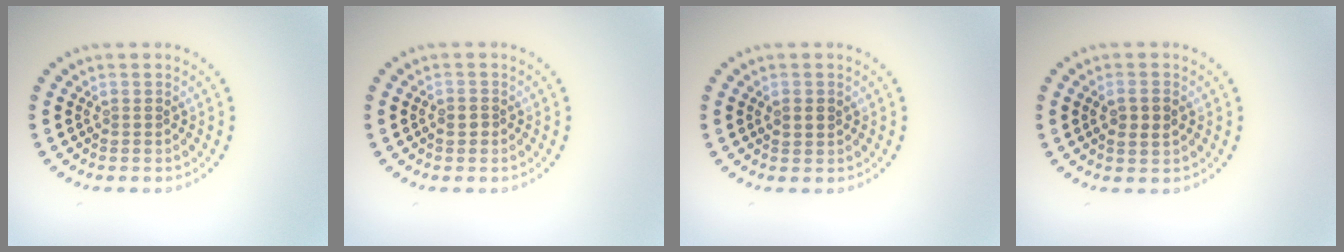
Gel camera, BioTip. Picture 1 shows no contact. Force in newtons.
{"total": 0.6, "press": 0.6, "slide": 0.1}
{"total": 1.5, "press": 1.5, "slide": 0.1}
{"total": 2.1, "press": 2.0, "slide": 0.4}